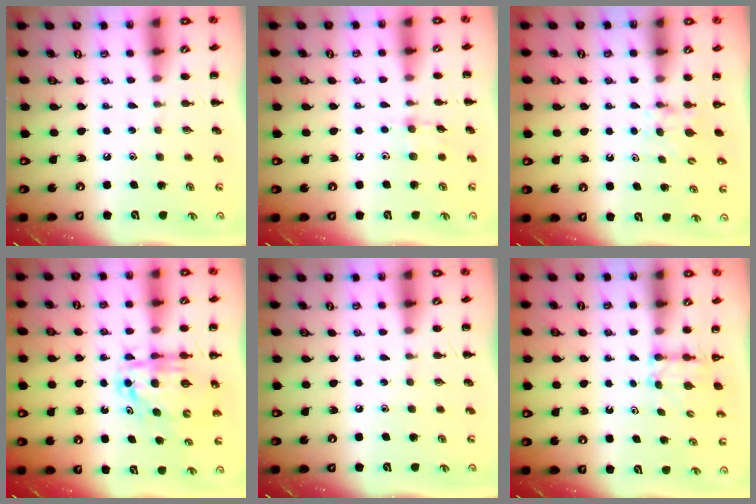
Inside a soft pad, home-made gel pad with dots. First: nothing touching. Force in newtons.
{"total": 4.0, "press": 3.7, "slide": 1.4}
{"total": 3.3, "press": 3.0, "slide": 1.3}
{"total": 7.3, "press": 7.0, "slide": 1.8}
{"total": 0.0}
{"total": 2.8, "press": 2.6, "slide": 1.1}